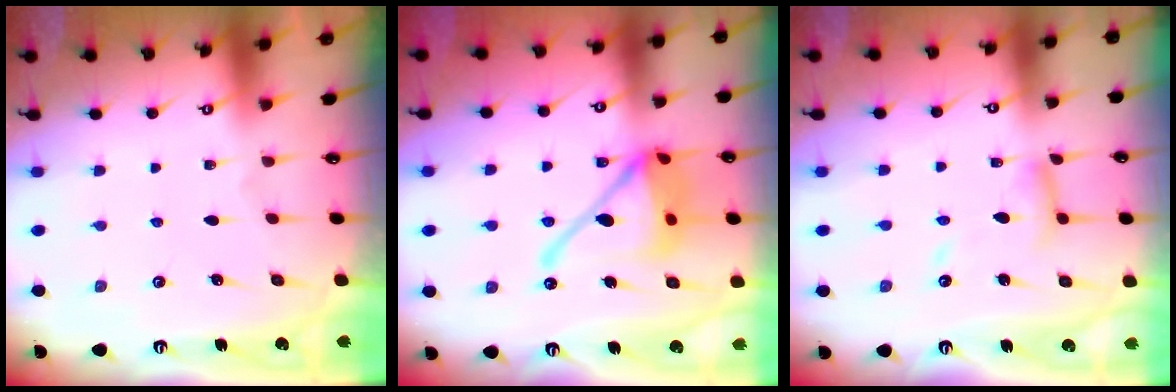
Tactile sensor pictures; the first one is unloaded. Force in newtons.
{"total": 16.4, "press": 16.3, "slide": 2.2}
{"total": 11.3, "press": 11.3, "slide": 1.1}